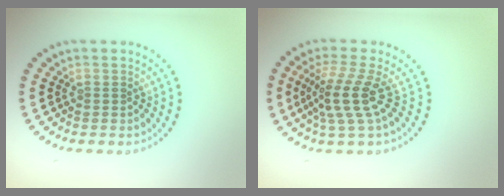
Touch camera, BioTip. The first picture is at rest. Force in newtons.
{"total": 3.8, "press": 2.7, "slide": 2.6}